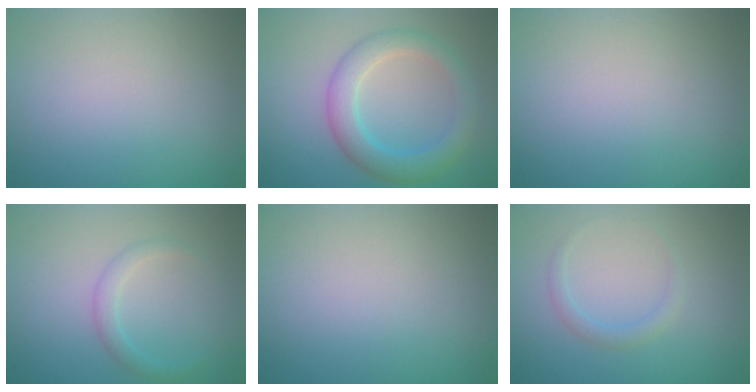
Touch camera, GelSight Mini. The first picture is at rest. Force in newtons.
{"total": 4.3, "press": 4.3, "slide": 0.1}
{"total": 0.0}
{"total": 1.5, "press": 1.5, "slide": 0.0}
{"total": 0.0}
{"total": 1.2, "press": 1.2, "slide": 0.0}